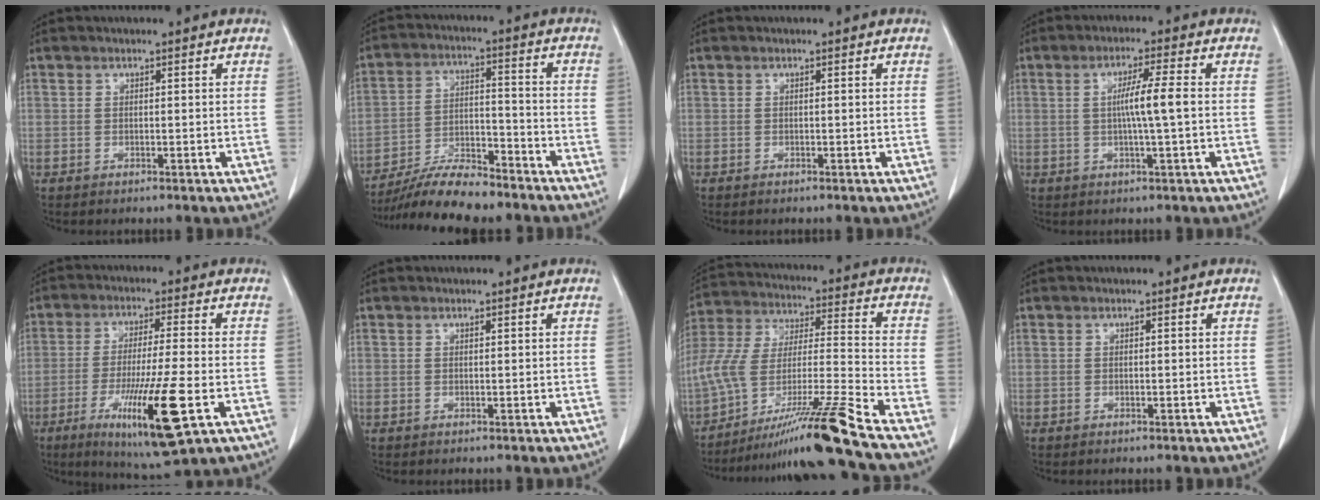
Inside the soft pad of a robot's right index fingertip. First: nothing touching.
{"total": 10.9, "force": [-9.7, 1.8, 4.6], "torque": [-0.079, 0.000, -0.174]}
{"total": 0.0}
{"total": 5.3, "force": [0.0, -0.5, 5.3], "torque": [-0.094, 0.000, 0.000]}
{"total": 14.3, "force": [-5.2, 0.6, 13.3], "torque": [-0.242, -0.040, -0.083]}
{"total": 0.0}
{"total": 17.9, "force": [-13.4, -2.0, 11.7], "torque": [-0.249, -0.008, -0.243]}
{"total": 0.0}